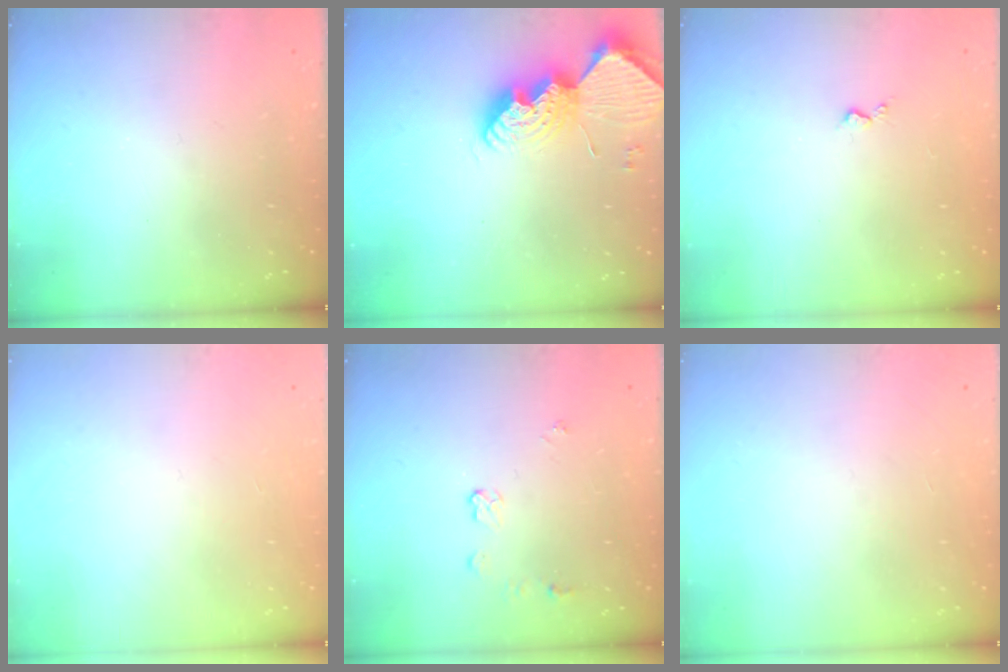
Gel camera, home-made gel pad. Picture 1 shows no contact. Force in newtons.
{"total": 13.0, "press": 12.9, "slide": 1.2}
{"total": 3.0, "press": 2.9, "slide": 0.5}
{"total": 0.0}
{"total": 5.4, "press": 5.4, "slide": 0.1}
{"total": 0.0}